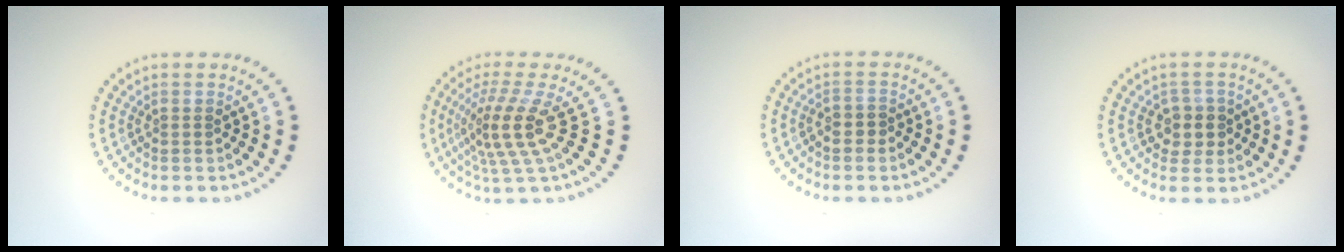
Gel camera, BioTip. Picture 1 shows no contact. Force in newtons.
{"total": 4.4, "press": 3.1, "slide": 3.2}
{"total": 1.1, "press": 0.9, "slide": 0.6}
{"total": 2.3, "press": 2.0, "slide": 1.0}